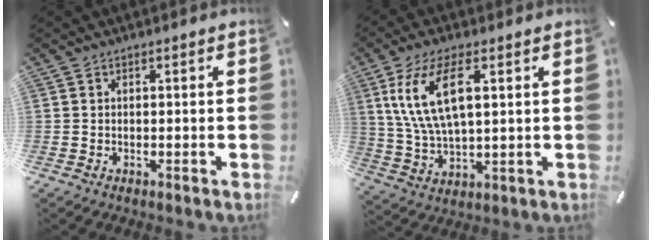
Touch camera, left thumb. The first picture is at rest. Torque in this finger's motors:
{"motor_torque": [0.66, 1.09, 1.48, -1.30, 0.27]}